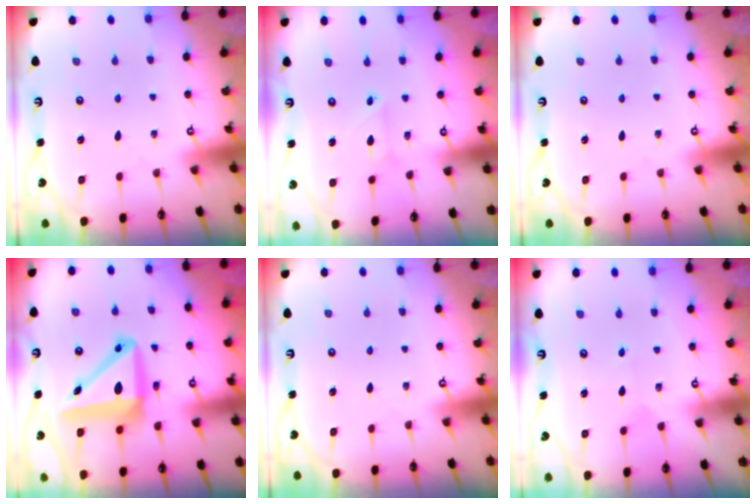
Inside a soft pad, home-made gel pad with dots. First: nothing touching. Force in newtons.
{"total": 2.6, "press": 2.6, "slide": 0.3}
{"total": 0.0}
{"total": 12.2, "press": 11.9, "slide": 2.4}
{"total": 0.0}
{"total": 2.2, "press": 2.2, "slide": 0.2}